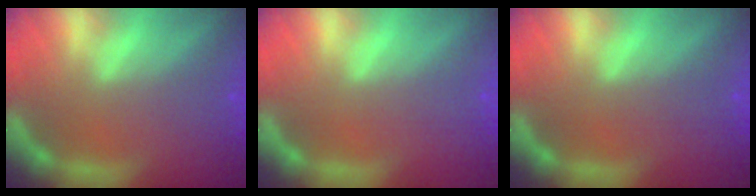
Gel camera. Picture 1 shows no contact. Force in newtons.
{"total": 0.0}
{"total": 0.0}